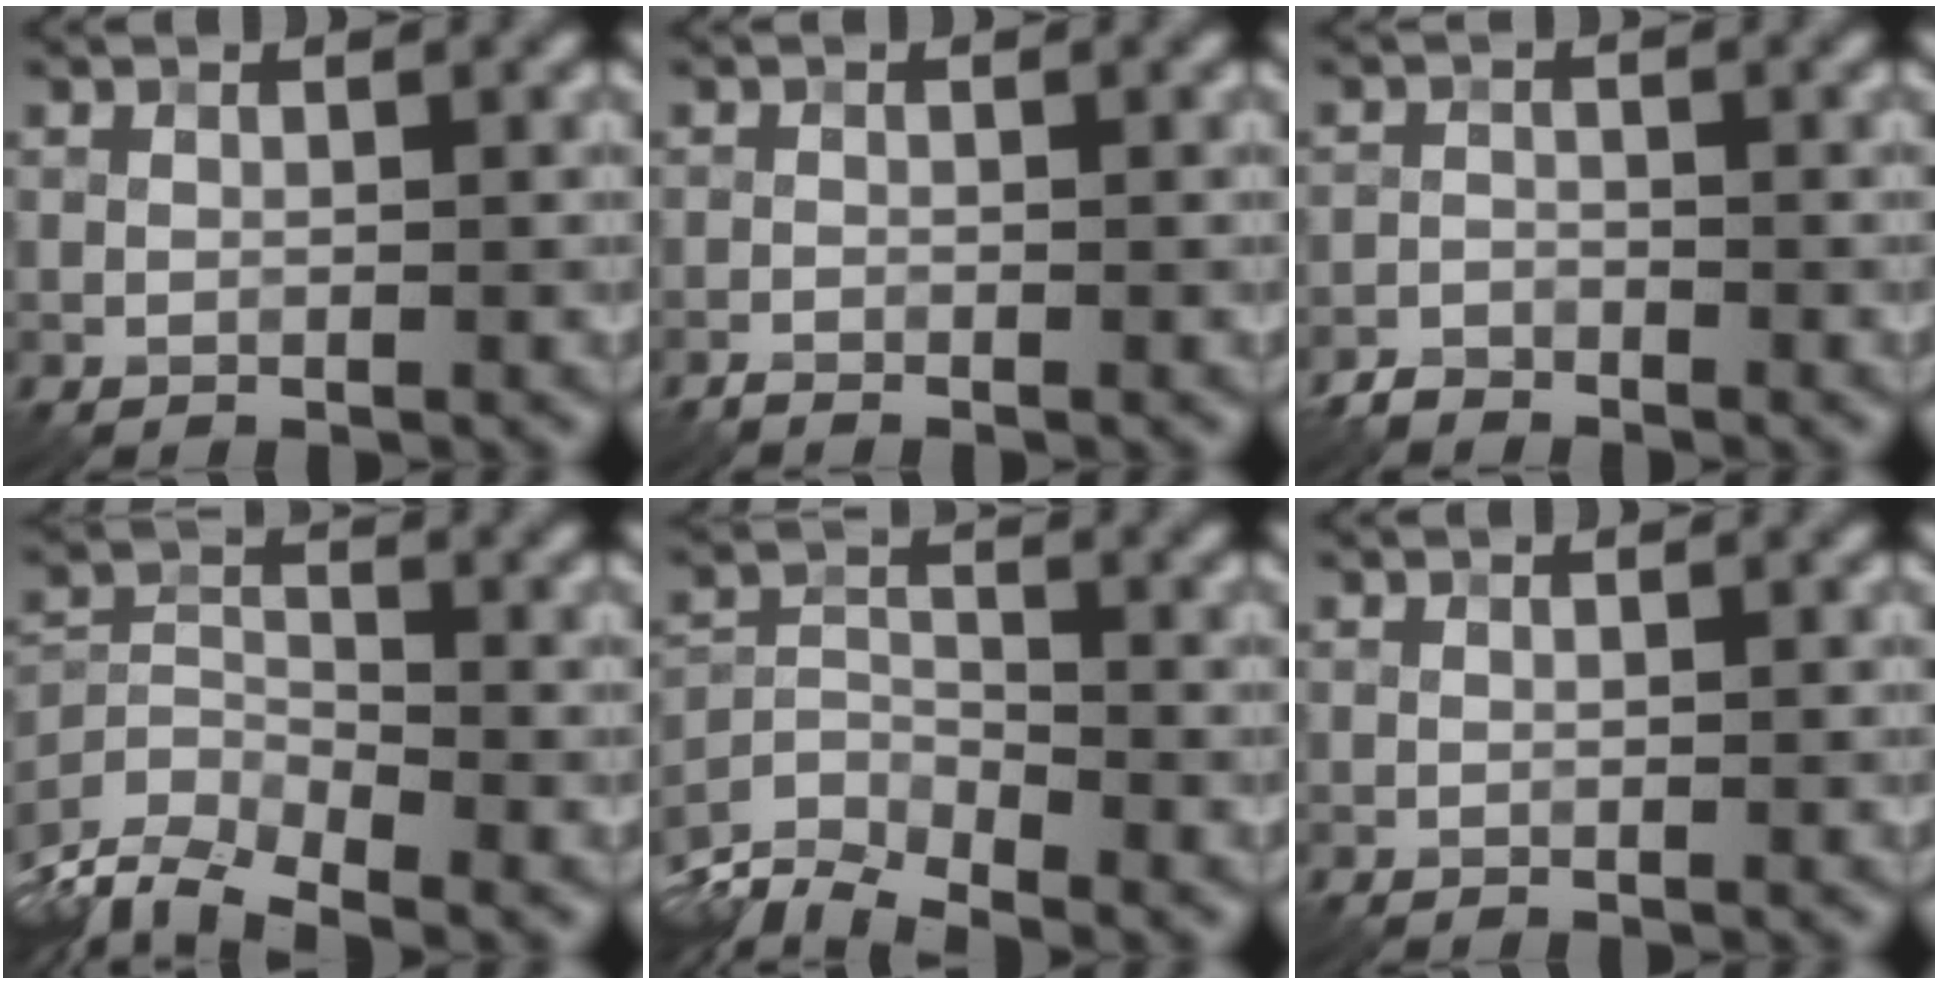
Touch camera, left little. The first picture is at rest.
{"total": 0.7, "force": [-0.7, 0.1, 0.2], "torque": [-0.001, 0.000, -0.015]}
{"total": 1.8, "force": [-1.7, 0.7, 0.2], "torque": [-0.002, 0.002, -0.038]}
{"total": 6.6, "force": [-5.3, 2.5, 3.2], "torque": [-0.056, -0.014, -0.102]}
{"total": 5.8, "force": [-5.2, 1.8, 1.8], "torque": [-0.029, -0.018, -0.101]}
{"total": 0.0}